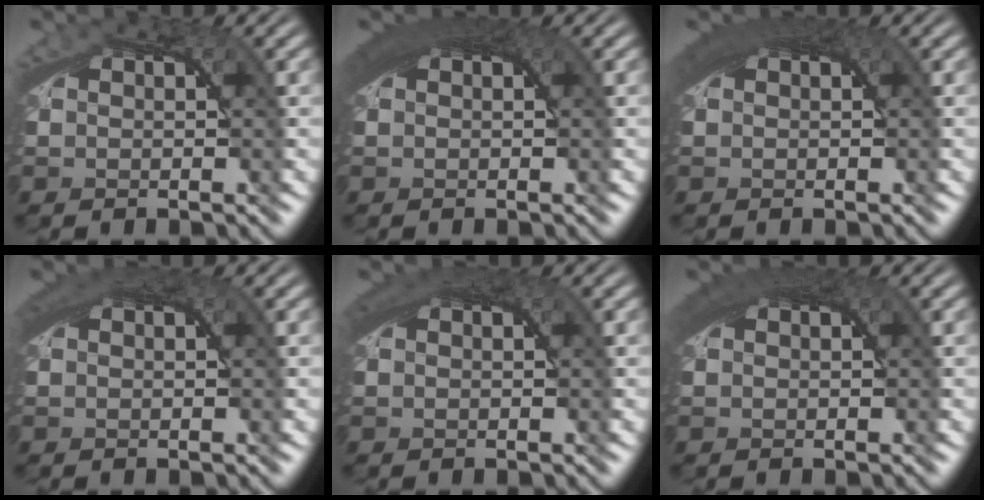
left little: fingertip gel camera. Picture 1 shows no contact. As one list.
[{"total": 4.4, "force": [1.8, 1.6, 3.7], "torque": [-0.051, 0.014, 0.024]}, {"total": 4.1, "force": [1.8, 1.4, 3.4], "torque": [-0.047, 0.014, 0.023]}, {"total": 2.5, "force": [1.3, 0.9, 1.9], "torque": [-0.030, 0.010, 0.017]}, {"total": 2.7, "force": [1.4, 0.9, 2.1], "torque": [-0.033, 0.011, 0.018]}, {"total": 3.7, "force": [1.6, 1.3, 3.0], "torque": [-0.043, 0.013, 0.022]}]